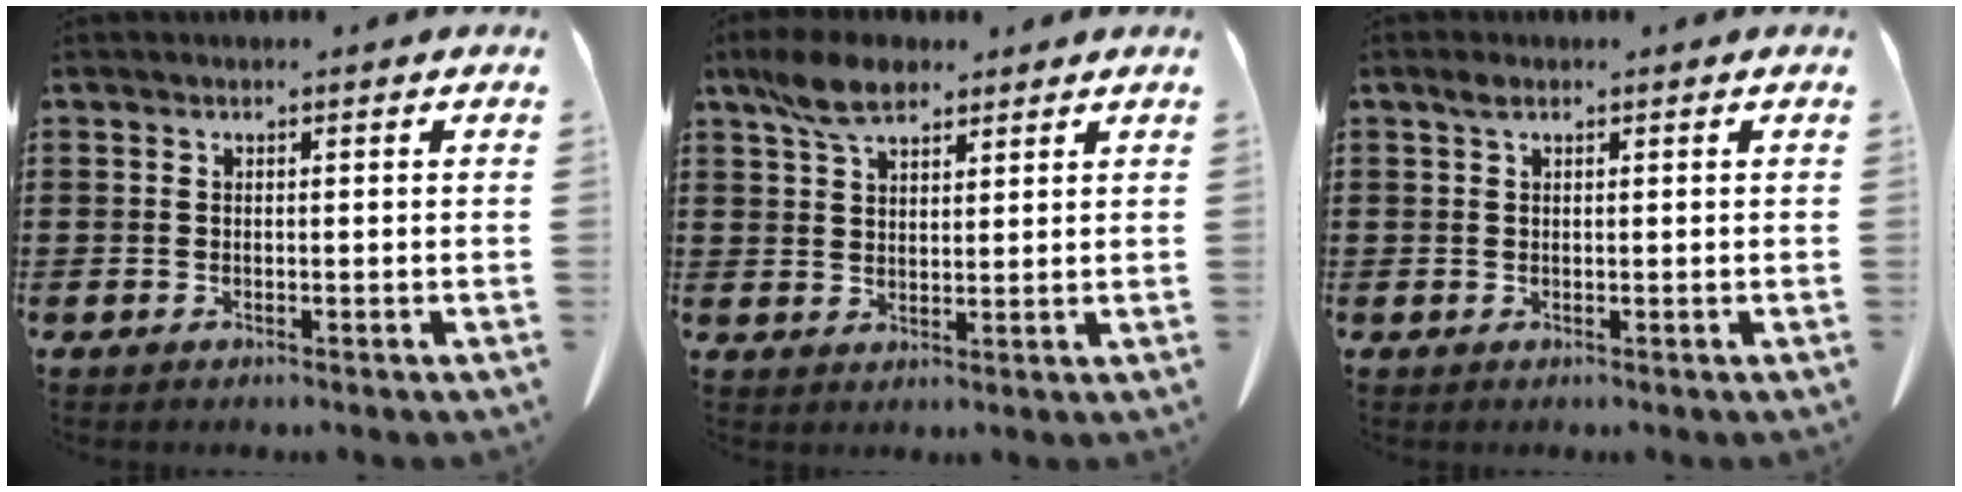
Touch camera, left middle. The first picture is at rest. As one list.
[{"total": 7.2, "force": [5.1, 3.2, 4.0], "torque": [-0.094, 0.001, 0.097]}, {"total": 1.3, "force": [0.7, 0.8, 0.8], "torque": [-0.020, 0.003, 0.014]}]